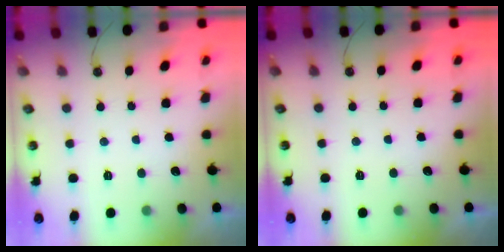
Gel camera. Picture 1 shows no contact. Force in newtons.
{"total": 0.0}